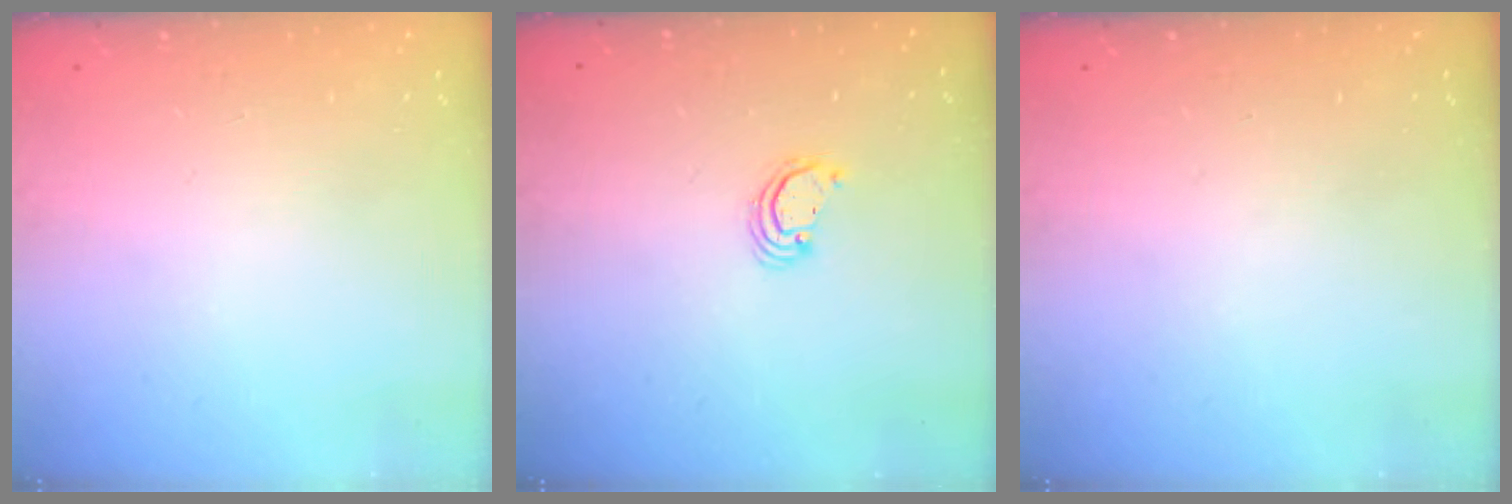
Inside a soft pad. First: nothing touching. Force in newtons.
{"total": 2.2, "press": 2.2, "slide": 0.2}
{"total": 0.0}